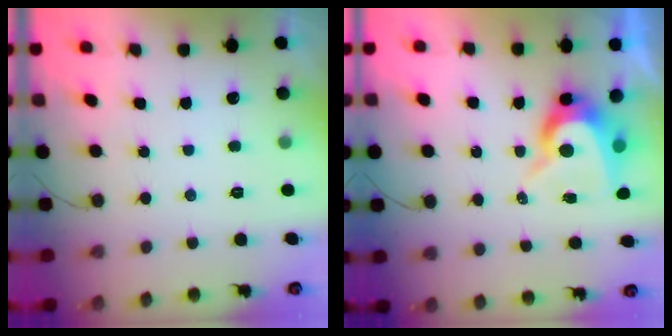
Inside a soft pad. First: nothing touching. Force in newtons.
{"total": 9.9, "press": 9.9, "slide": 0.7}